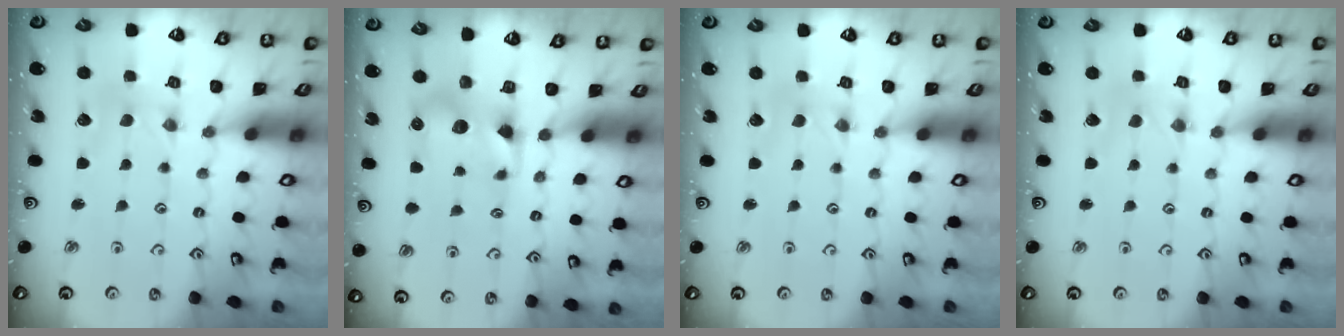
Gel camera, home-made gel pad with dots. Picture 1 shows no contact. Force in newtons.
{"total": 7.0, "press": 7.0, "slide": 0.6}
{"total": 0.0}
{"total": 0.0}